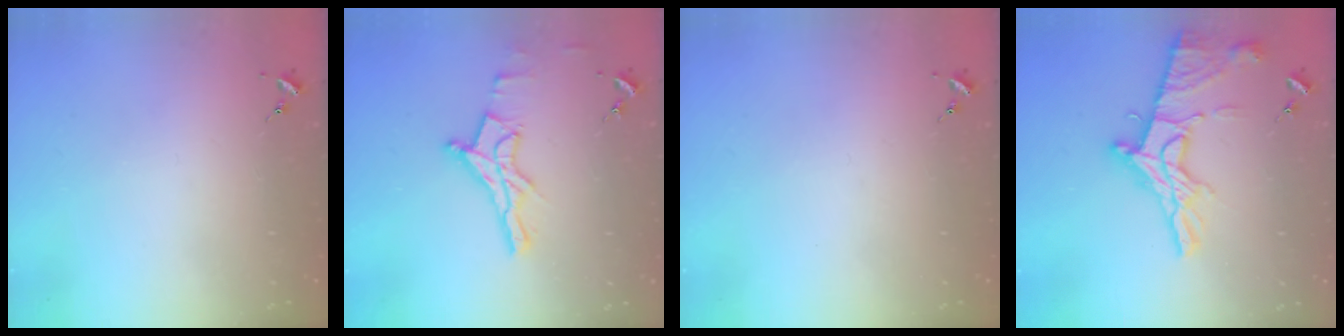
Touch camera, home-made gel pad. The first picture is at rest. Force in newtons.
{"total": 11.1, "press": 11.1, "slide": 0.5}
{"total": 0.0}
{"total": 18.5, "press": 18.4, "slide": 1.5}